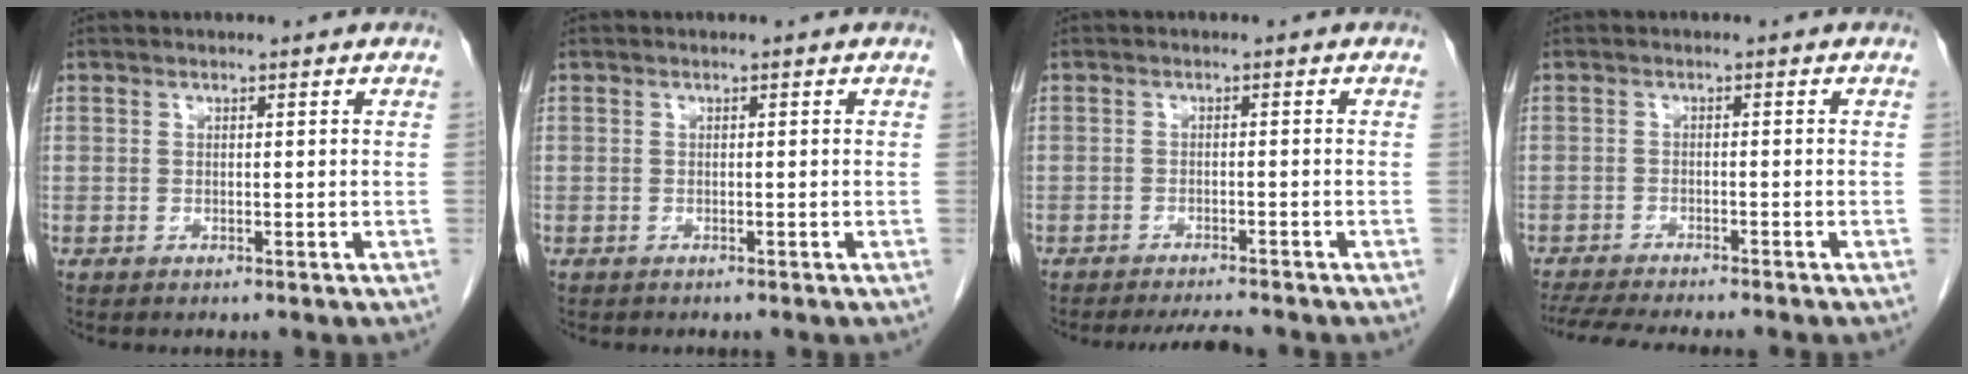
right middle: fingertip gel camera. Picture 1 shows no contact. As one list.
[{"total": 0.6, "force": [-0.5, 0.2, 0.2], "torque": [-0.010, 0.000, -0.008]}, {"total": 4.3, "force": [-4.1, 0.2, 1.3], "torque": [-0.020, -0.012, -0.062]}, {"total": 11.0, "force": [-9.8, 0.9, 5.1], "torque": [-0.070, -0.013, -0.142]}]